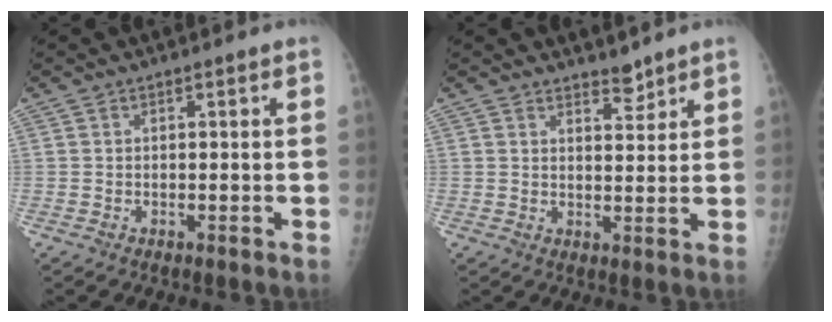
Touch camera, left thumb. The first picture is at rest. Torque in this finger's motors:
{"motor_torque": [-0.05, 0.30, -0.18, -0.20, 0.02]}